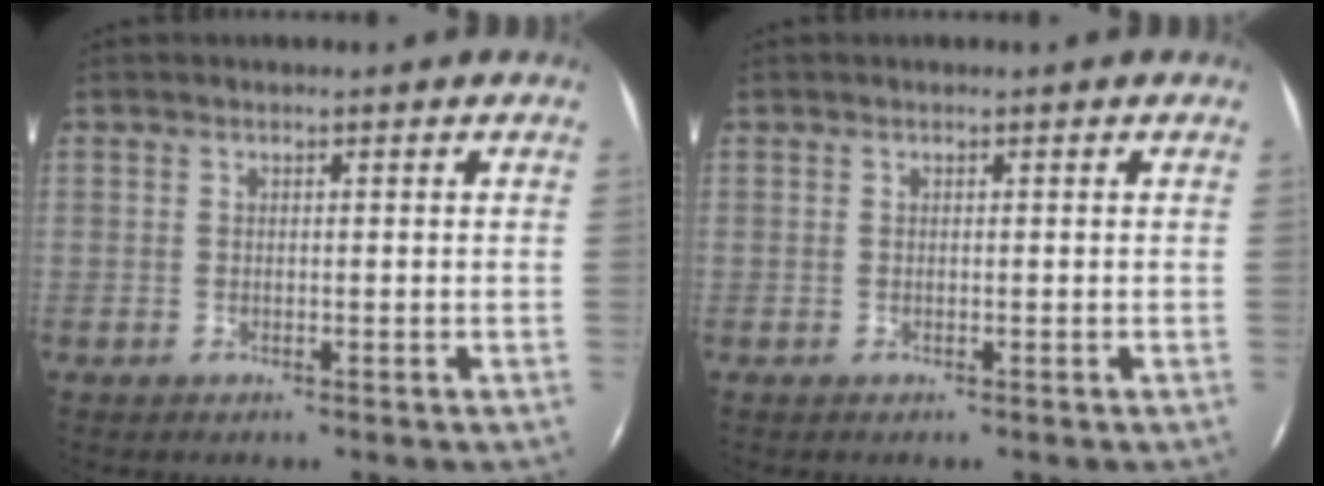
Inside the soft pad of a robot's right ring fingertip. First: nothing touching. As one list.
[{"total": 0.0}]